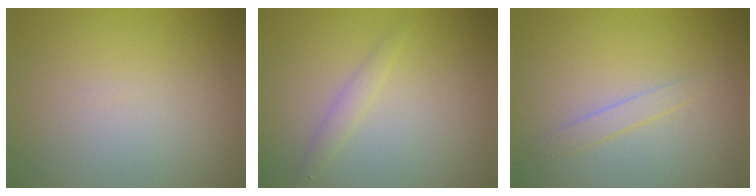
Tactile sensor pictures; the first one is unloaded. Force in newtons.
{"total": 1.3, "press": 1.3, "slide": 0.0}
{"total": 1.1, "press": 1.1, "slide": 0.1}